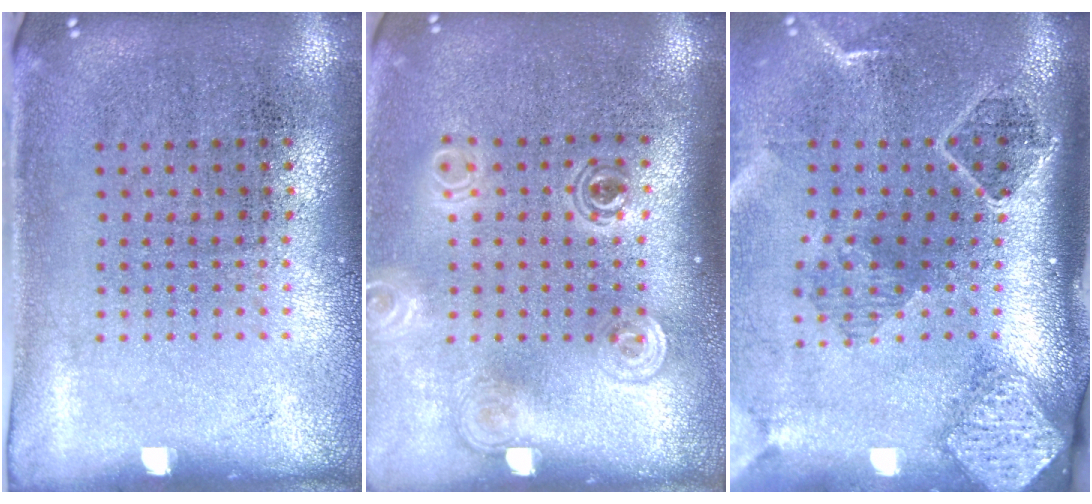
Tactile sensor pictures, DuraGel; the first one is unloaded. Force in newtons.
{"total": 1.9, "press": 1.4, "slide": 1.2}
{"total": 2.7, "press": 1.9, "slide": 2.0}